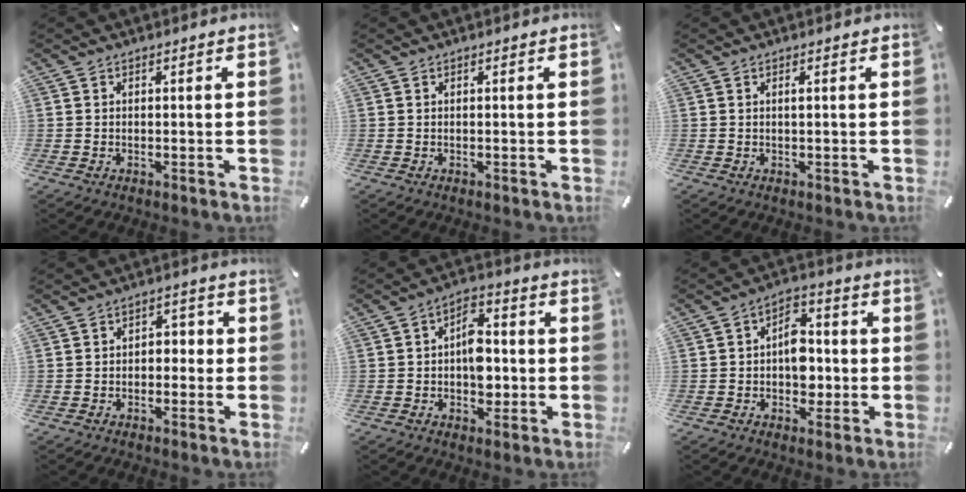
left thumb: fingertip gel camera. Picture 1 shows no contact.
{"total": 0.0}
{"total": 0.7, "force": [0.1, 0.1, 0.7], "torque": [-0.014, 0.000, 0.002]}
{"total": 3.4, "force": [-2.0, 2.3, 1.5], "torque": [-0.028, 0.017, -0.040]}
{"total": 7.9, "force": [-1.2, 5.7, 5.4], "torque": [-0.055, 0.005, -0.026]}
{"total": 8.3, "force": [-1.2, 6.4, 5.2], "torque": [-0.052, 0.010, -0.022]}